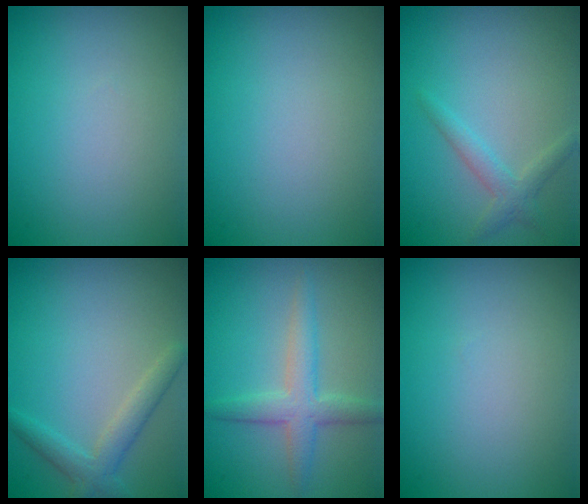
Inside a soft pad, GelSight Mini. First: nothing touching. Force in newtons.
{"total": 0.0}
{"total": 1.9, "press": 1.9, "slide": 0.1}
{"total": 2.6, "press": 2.6, "slide": 0.1}
{"total": 3.4, "press": 3.4, "slide": 0.2}
{"total": 0.0}